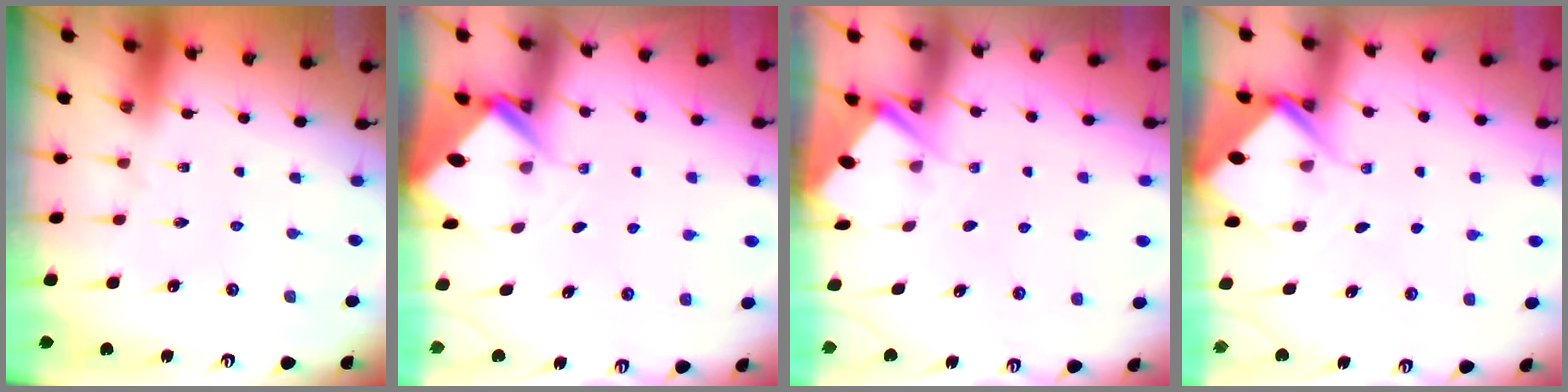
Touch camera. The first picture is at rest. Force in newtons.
{"total": 3.5, "press": 3.5, "slide": 0.3}
{"total": 2.9, "press": 2.8, "slide": 0.4}
{"total": 6.5, "press": 6.5, "slide": 0.6}